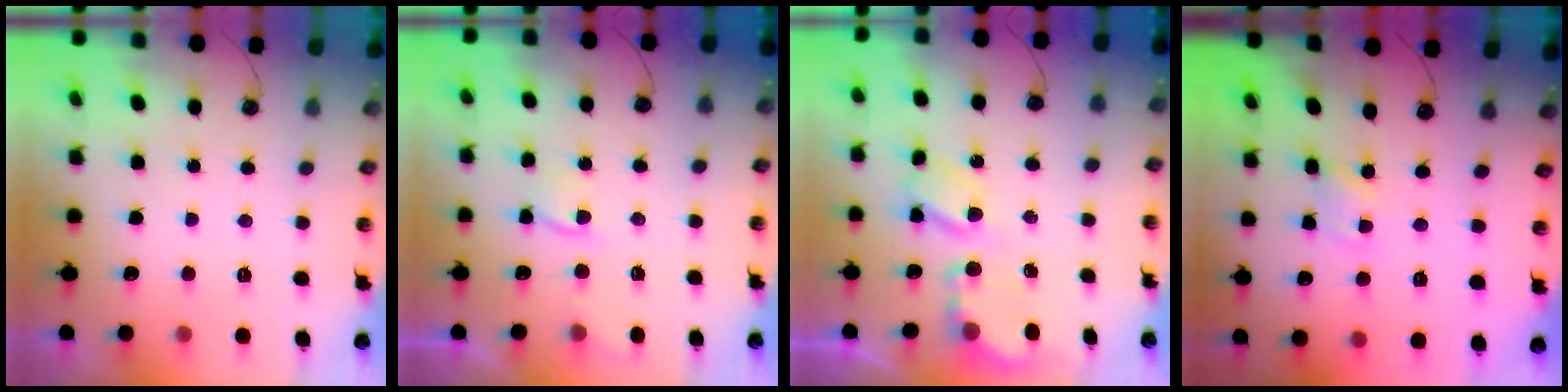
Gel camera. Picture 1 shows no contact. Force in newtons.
{"total": 2.5, "press": 2.5, "slide": 0.5}
{"total": 5.6, "press": 5.6, "slide": 0.3}
{"total": 1.8, "press": 1.8, "slide": 0.2}